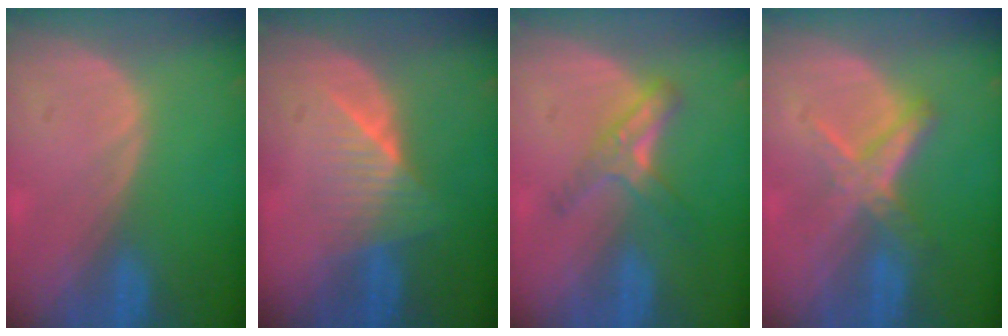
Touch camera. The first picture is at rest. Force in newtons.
{"total": 6.2, "press": 5.4, "slide": 3.0}
{"total": 5.6, "press": 4.9, "slide": 2.6}
{"total": 5.8, "press": 5.4, "slide": 2.1}